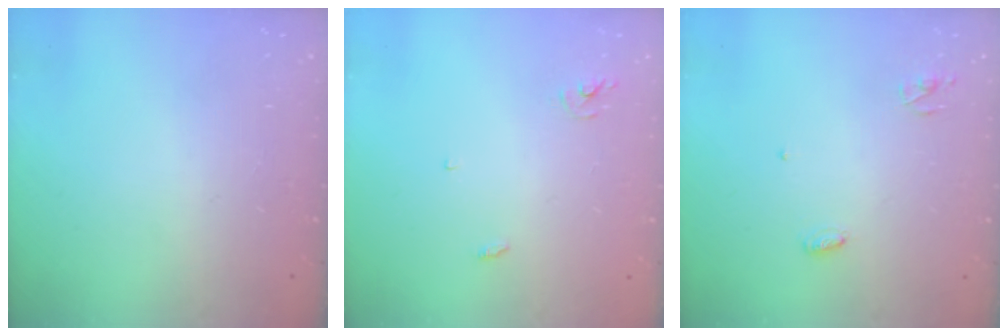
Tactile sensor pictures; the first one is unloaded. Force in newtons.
{"total": 3.0, "press": 3.0, "slide": 0.2}
{"total": 3.5, "press": 3.5, "slide": 0.2}